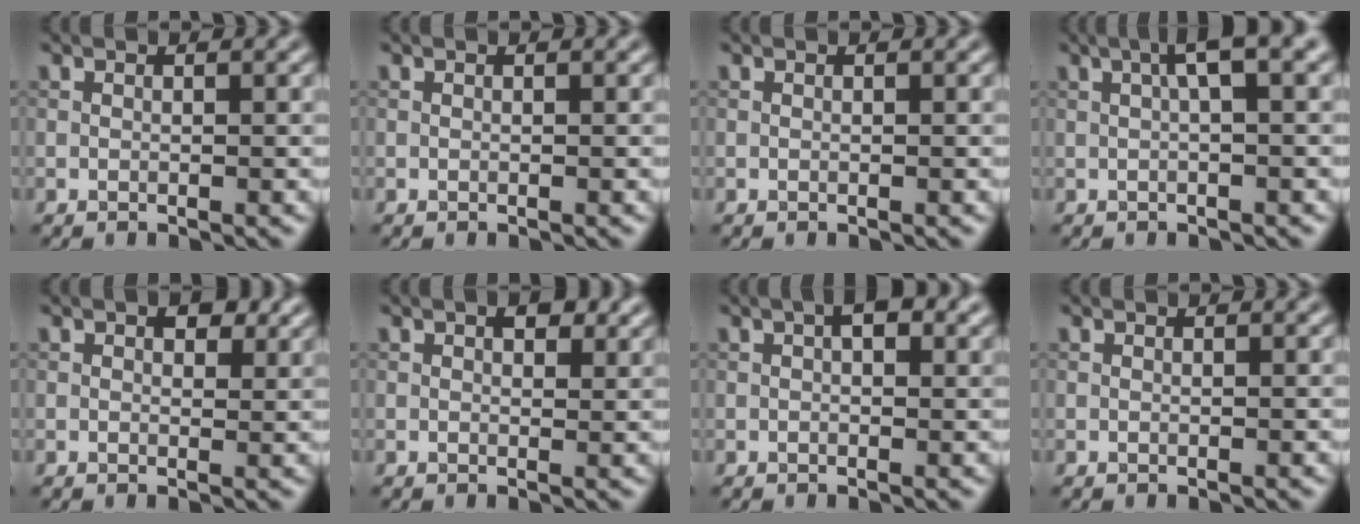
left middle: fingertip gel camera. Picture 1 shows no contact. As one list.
[{"total": 0.0}, {"total": 0.0}, {"total": 3.3, "force": [1.0, 0.4, 3.1], "torque": [-0.051, 0.015, 0.015]}, {"total": 2.3, "force": [1.2, 1.2, 1.6], "torque": [-0.016, -0.001, 0.018]}, {"total": 1.9, "force": [0.9, 1.0, 1.4], "torque": [-0.014, 0.001, 0.013]}, {"total": 2.5, "force": [0.9, 1.1, 2.1], "torque": [-0.025, 0.006, 0.009]}, {"total": 0.0}]